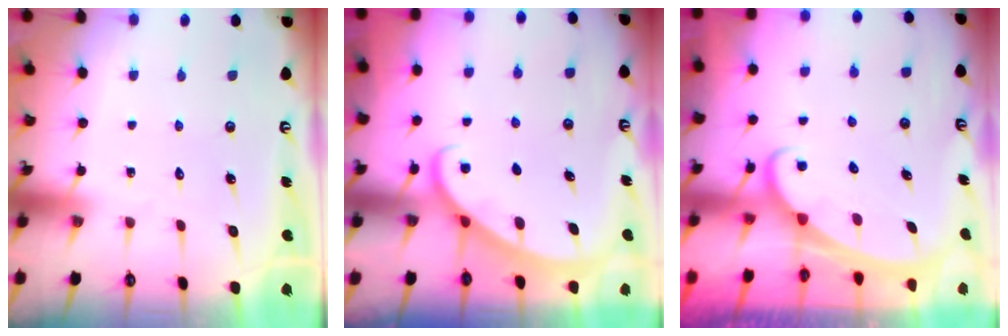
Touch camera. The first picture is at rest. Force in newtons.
{"total": 4.0, "press": 4.0, "slide": 0.1}
{"total": 1.9, "press": 1.9, "slide": 0.1}